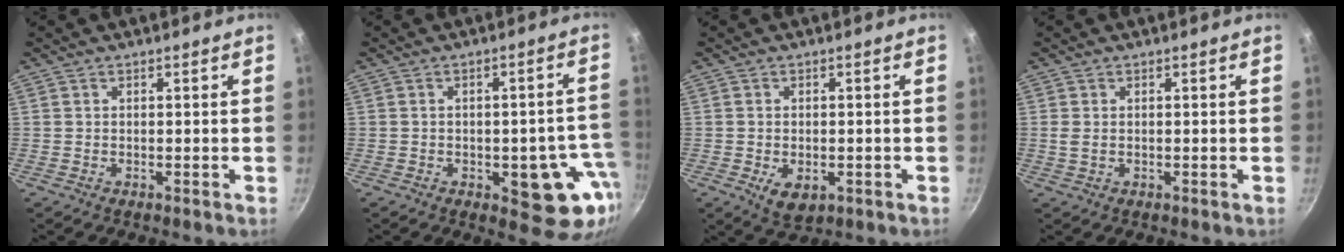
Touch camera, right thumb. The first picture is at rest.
{"total": 11.8, "force": [-3.5, 5.7, 9.7], "torque": [-0.060, 0.018, -0.041]}
{"total": 5.2, "force": [-1.4, 3.3, 3.8], "torque": [-0.052, -0.006, -0.014]}
{"total": 1.6, "force": [0.1, 1.1, 1.1], "torque": [-0.025, -0.001, 0.003]}